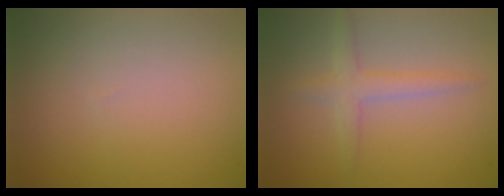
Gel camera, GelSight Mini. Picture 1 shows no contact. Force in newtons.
{"total": 2.2, "press": 2.2, "slide": 0.1}